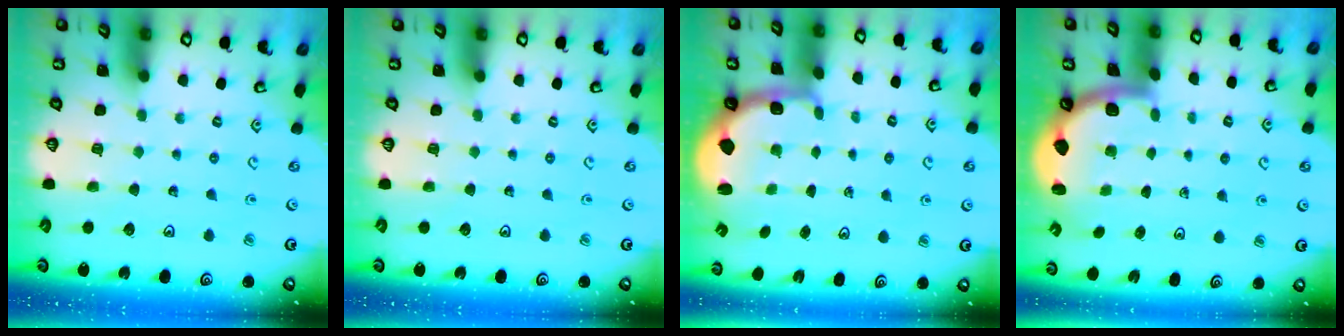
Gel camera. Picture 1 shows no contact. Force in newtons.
{"total": 0.0}
{"total": 2.5, "press": 1.5, "slide": 2.0}
{"total": 1.6, "press": 1.6, "slide": 0.1}